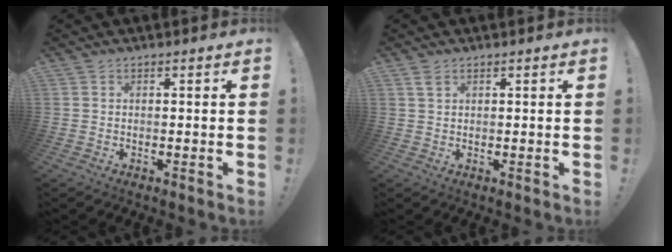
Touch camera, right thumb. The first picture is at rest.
{"total": 2.2, "force": [1.2, 1.0, 1.5], "torque": [-0.028, -0.001, 0.022]}